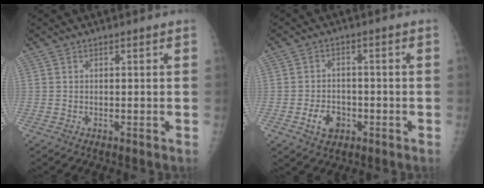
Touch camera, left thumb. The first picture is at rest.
{"total": 6.1, "force": [-2.5, 4.5, 3.2], "torque": [-0.038, 0.016, -0.039]}